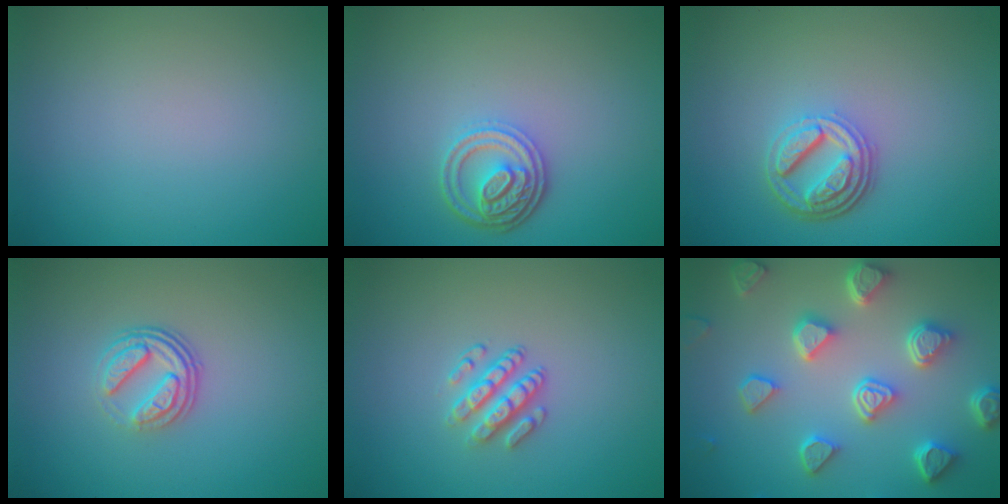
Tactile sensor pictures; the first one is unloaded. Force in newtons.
{"total": 3.8, "press": 3.2, "slide": 2.0}
{"total": 4.5, "press": 3.4, "slide": 2.9}
{"total": 3.5, "press": 2.5, "slide": 2.5}
{"total": 2.3, "press": 1.9, "slide": 1.4}
{"total": 6.7, "press": 5.4, "slide": 4.0}